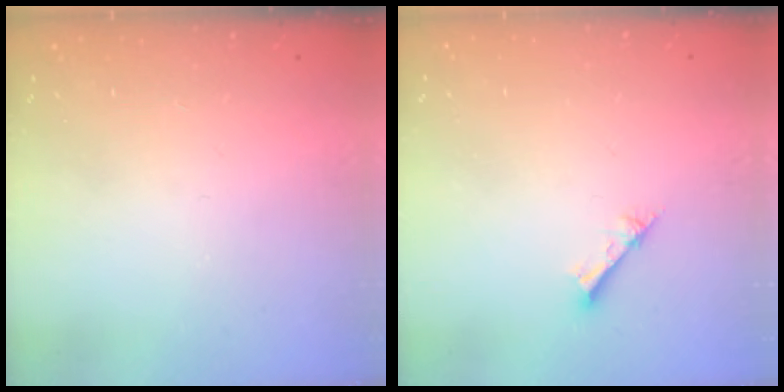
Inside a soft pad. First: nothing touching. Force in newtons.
{"total": 1.6, "press": 1.6, "slide": 0.2}